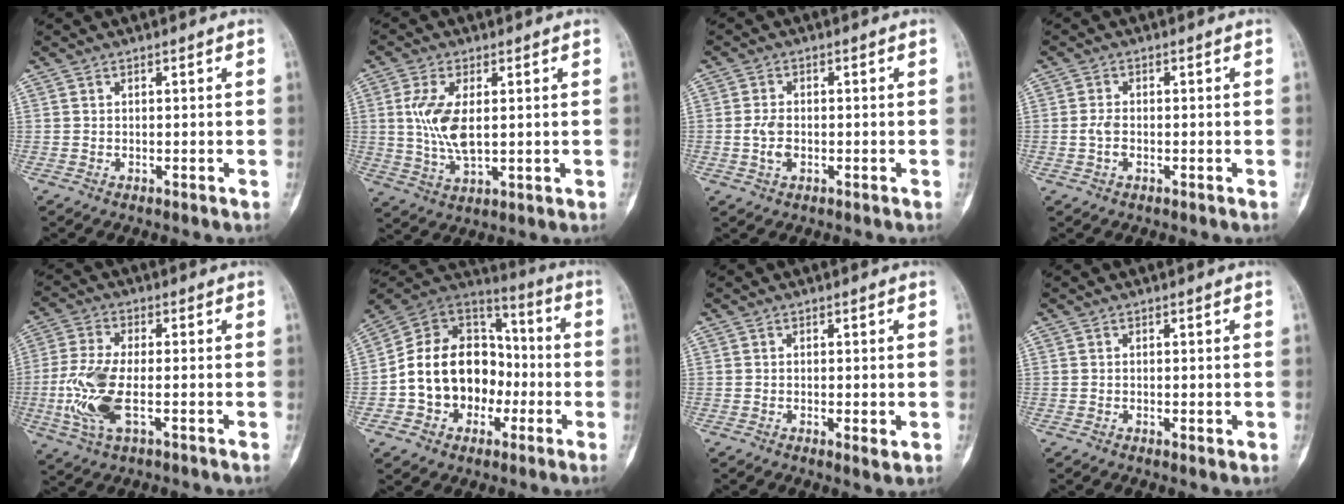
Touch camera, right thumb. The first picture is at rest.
{"total": 9.2, "force": [1.2, 4.4, 8.0], "torque": [-0.168, -0.011, 0.030]}
{"total": 3.6, "force": [-0.7, 2.3, 2.7], "torque": [-0.051, 0.007, -0.015]}
{"total": 2.5, "force": [-0.6, 1.5, 1.9], "torque": [-0.042, 0.008, -0.014]}
{"total": 11.3, "force": [-2.4, 4.6, 10.0], "torque": [-0.235, 0.002, -0.045]}
{"total": 19.2, "force": [-3.5, 15.1, 11.4], "torque": [-0.143, 0.059, -0.057]}
{"total": 2.5, "force": [-0.4, 0.8, 2.3], "torque": [-0.037, -0.008, -0.006]}
{"total": 1.7, "force": [-0.3, 0.6, 1.5], "torque": [-0.021, -0.004, -0.001]}